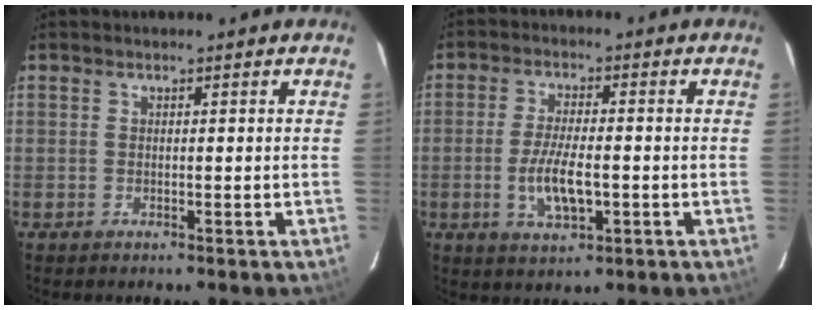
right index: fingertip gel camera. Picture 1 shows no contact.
{"total": 7.7, "force": [-1.9, 2.6, 7.0], "torque": [-0.141, -0.006, -0.032]}